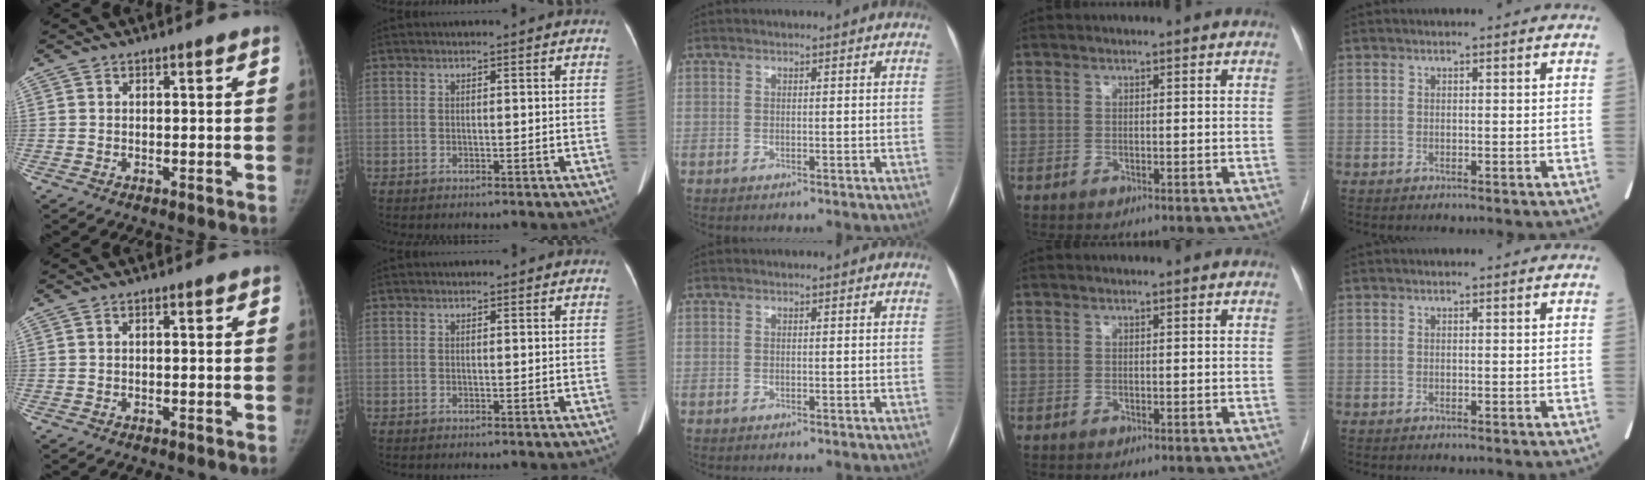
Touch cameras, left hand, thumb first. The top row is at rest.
{"thumb": {"total": 0.6, "force": [0.0, 0.4, 0.5], "torque": [-0.001, 0.002, -0.004]}}